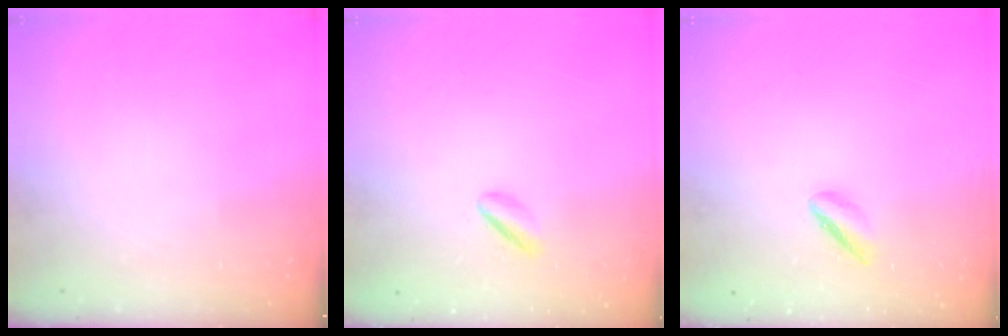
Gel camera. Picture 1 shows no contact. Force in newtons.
{"total": 2.4, "press": 2.3, "slide": 0.8}
{"total": 2.0, "press": 2.0, "slide": 0.5}